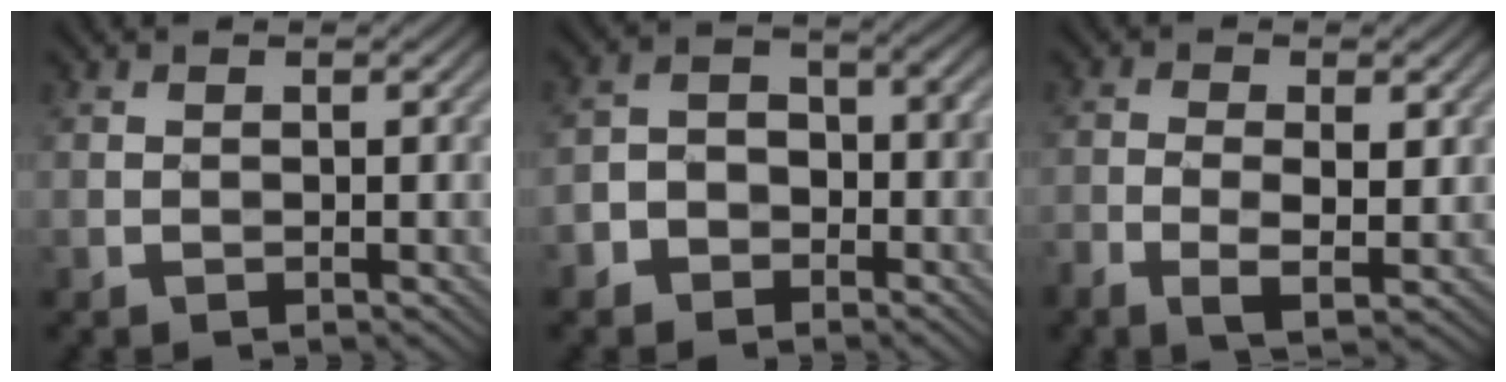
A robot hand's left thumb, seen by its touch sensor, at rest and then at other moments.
{"total": 4.7, "force": [-2.9, 3.2, 1.7], "torque": [-0.026, 0.001, -0.063]}
{"total": 4.5, "force": [-0.8, 1.9, 4.0], "torque": [-0.084, -0.009, -0.013]}